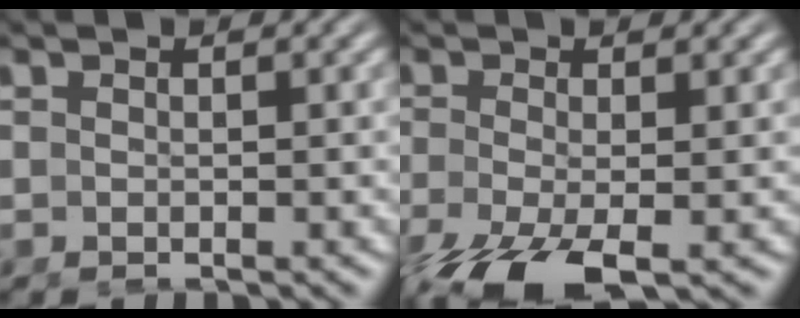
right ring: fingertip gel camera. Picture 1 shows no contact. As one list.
[{"total": 5.3, "force": [-3.5, 1.9, 3.6], "torque": [-0.087, -0.035, -0.045]}]